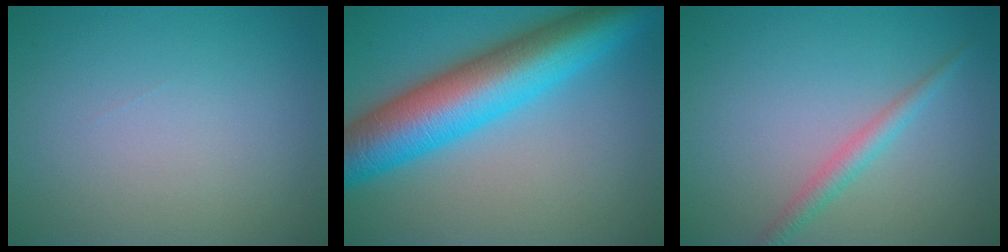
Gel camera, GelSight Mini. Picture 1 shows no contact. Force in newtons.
{"total": 11.8, "press": 11.8, "slide": 0.1}
{"total": 2.0, "press": 2.0, "slide": 0.0}